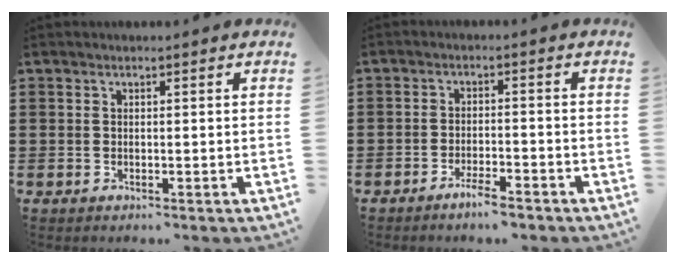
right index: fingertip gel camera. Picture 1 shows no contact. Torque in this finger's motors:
{"motor_torque": [2.14, 0.00, -0.19, -0.08]}